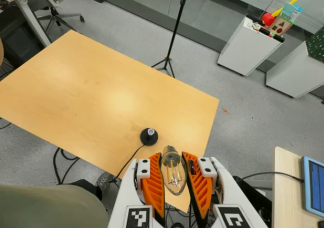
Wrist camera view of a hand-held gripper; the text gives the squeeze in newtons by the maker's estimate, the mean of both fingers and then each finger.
{"total": 25.5, "left": 28.7, "right": 22.4}